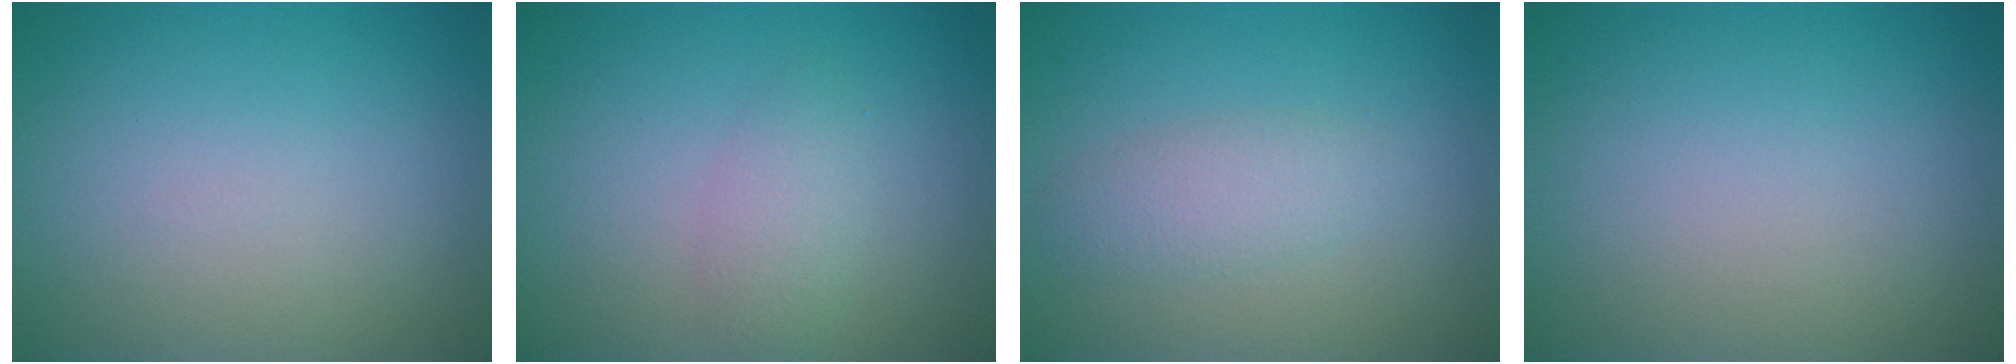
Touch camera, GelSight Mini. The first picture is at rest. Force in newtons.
{"total": 2.0, "press": 2.0, "slide": 0.1}
{"total": 2.3, "press": 2.3, "slide": 0.0}
{"total": 0.0}